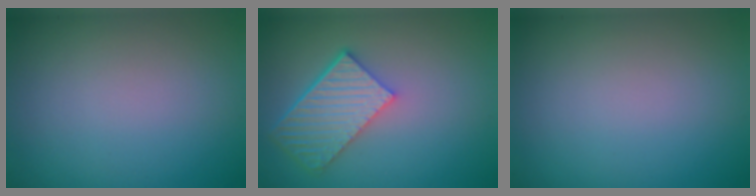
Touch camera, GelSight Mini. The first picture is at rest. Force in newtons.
{"total": 5.7, "press": 4.3, "slide": 3.8}
{"total": 0.0}